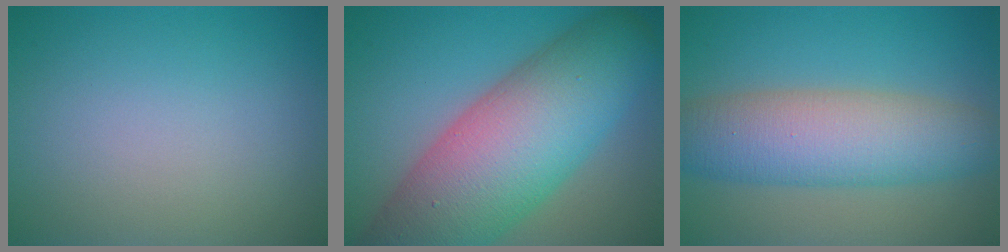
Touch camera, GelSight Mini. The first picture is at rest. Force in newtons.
{"total": 14.1, "press": 14.1, "slide": 0.5}
{"total": 7.9, "press": 7.9, "slide": 0.1}